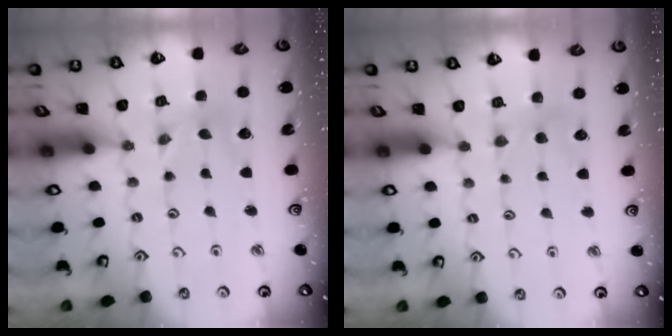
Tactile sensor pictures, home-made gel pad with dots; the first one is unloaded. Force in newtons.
{"total": 3.8, "press": 3.7, "slide": 0.6}